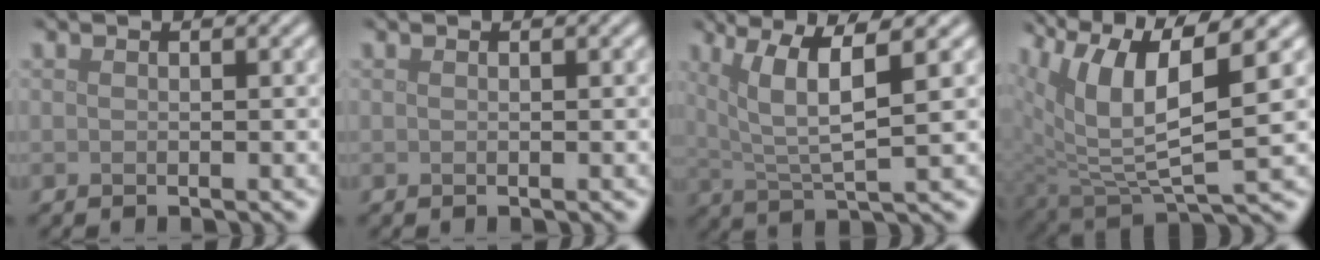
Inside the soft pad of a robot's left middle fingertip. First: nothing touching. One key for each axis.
{"total": 0.0}
{"total": 6.3, "fx": 2.8, "fy": 1.3, "fz": 5.5, "tx": -0.102, "ty": 0.003, "tz": 0.053}
{"total": 9.3, "fx": 4.2, "fy": 3.1, "fz": 7.7, "tx": -0.164, "ty": -0.003, "tz": 0.084}